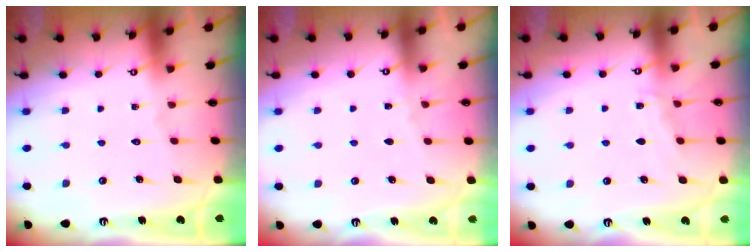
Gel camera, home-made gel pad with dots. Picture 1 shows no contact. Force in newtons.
{"total": 1.8, "press": 1.7, "slide": 0.3}
{"total": 4.5, "press": 4.5, "slide": 0.5}